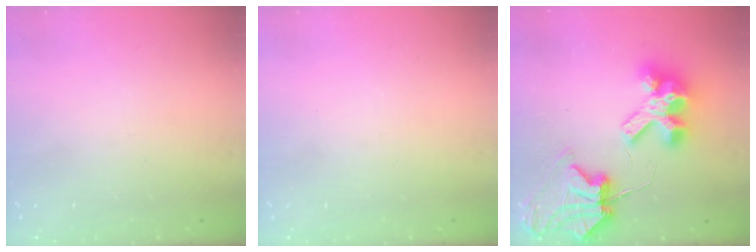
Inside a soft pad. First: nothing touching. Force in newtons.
{"total": 0.0}
{"total": 12.5, "press": 12.4, "slide": 1.7}